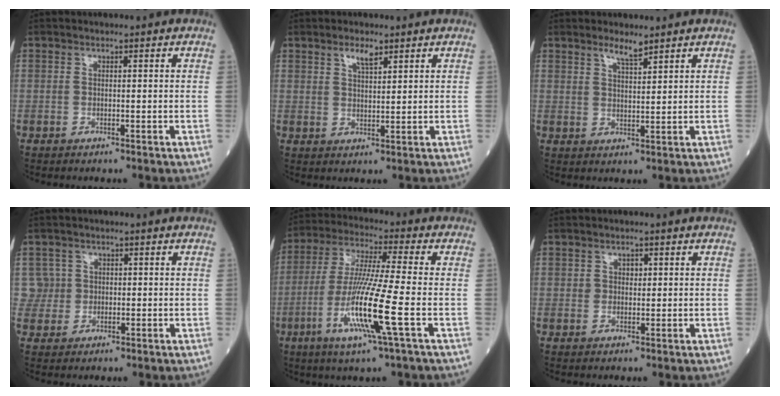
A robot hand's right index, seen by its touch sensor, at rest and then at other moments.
{"total": 2.9, "force": [2.0, 0.7, 2.0], "torque": [-0.038, 0.001, 0.037]}
{"total": 2.9, "force": [2.4, 0.2, 1.6], "torque": [-0.033, -0.003, 0.044]}
{"total": 3.4, "force": [0.7, 3.3, -0.6], "torque": [0.030, 0.009, 0.009]}
{"total": 13.6, "force": [-4.2, -0.6, 12.9], "torque": [-0.260, -0.020, -0.087]}
{"total": 1.7, "force": [0.5, 1.4, 0.9], "torque": [-0.013, -0.001, 0.007]}